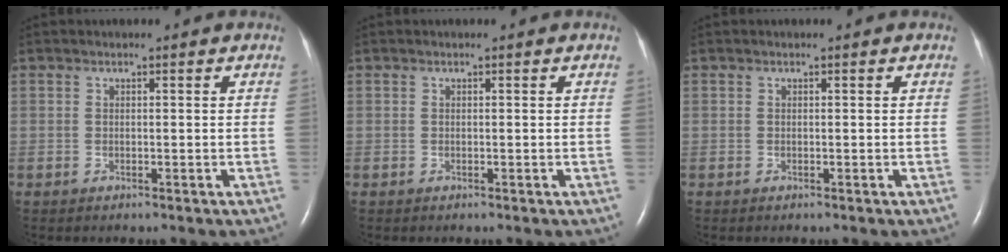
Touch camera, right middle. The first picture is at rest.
{"total": 0.0}
{"total": 0.0}